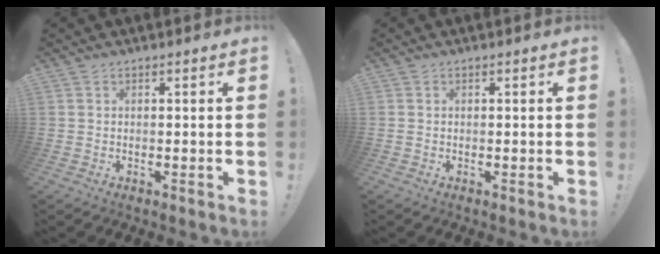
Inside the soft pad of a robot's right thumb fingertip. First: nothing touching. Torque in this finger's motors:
{"motor_torque": [0.11, -0.07, -0.02, 0.06, -0.11]}